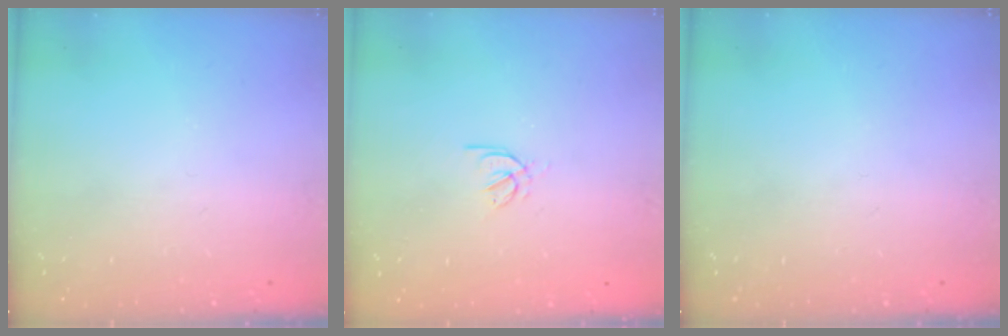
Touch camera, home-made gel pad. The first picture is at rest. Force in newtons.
{"total": 2.3, "press": 2.3, "slide": 0.6}
{"total": 0.0}